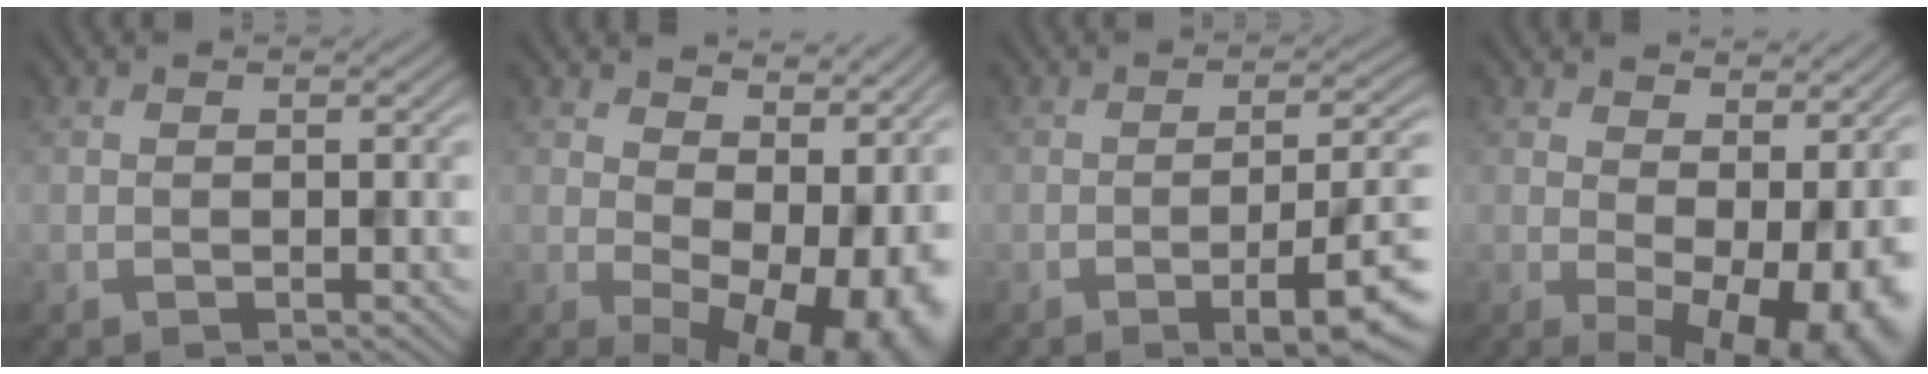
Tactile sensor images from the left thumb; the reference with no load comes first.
{"total": 14.2, "force": [1.6, 8.3, 11.4], "torque": [-0.122, -0.021, 0.061]}
{"total": 8.8, "force": [-3.8, 1.9, 7.7], "torque": [-0.117, -0.006, -0.052]}
{"total": 11.3, "force": [0.3, 5.5, 9.9], "torque": [-0.127, -0.015, 0.027]}